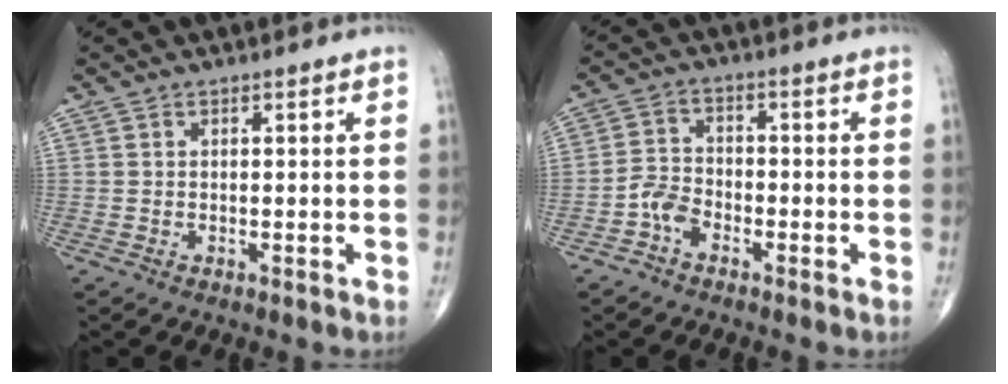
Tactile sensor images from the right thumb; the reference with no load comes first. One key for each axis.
{"total": 4.2, "fx": -2.6, "fy": 2.4, "fz": 2.1, "tx": -0.025, "ty": 0.017, "tz": -0.059}